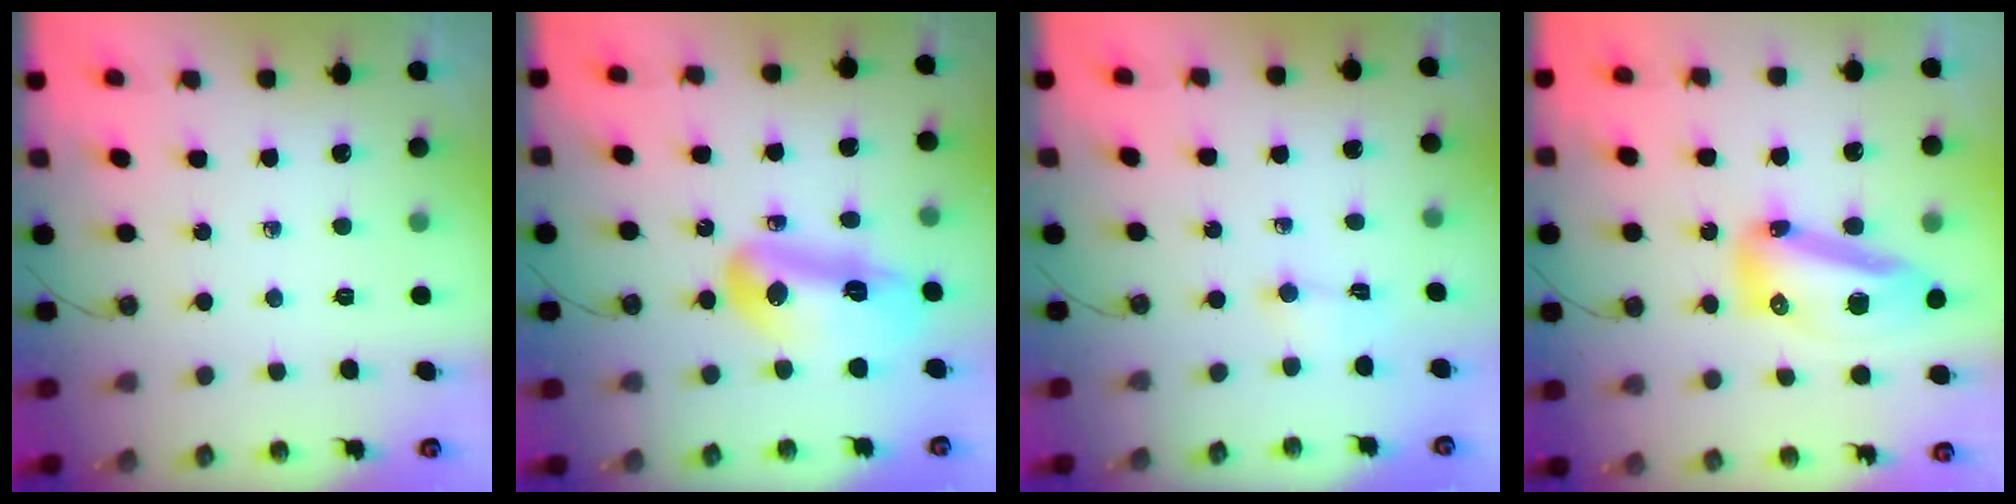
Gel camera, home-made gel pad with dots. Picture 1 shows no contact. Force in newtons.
{"total": 13.8, "press": 13.7, "slide": 1.8}
{"total": 1.5, "press": 1.3, "slide": 0.8}
{"total": 15.3, "press": 15.2, "slide": 1.9}